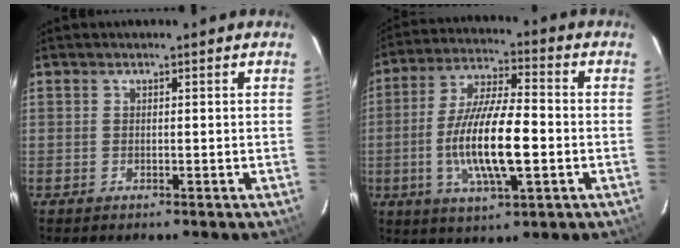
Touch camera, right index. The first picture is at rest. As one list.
[{"total": 15.1, "force": [-3.1, 3.8, 14.3], "torque": [-0.278, -0.009, -0.057]}]